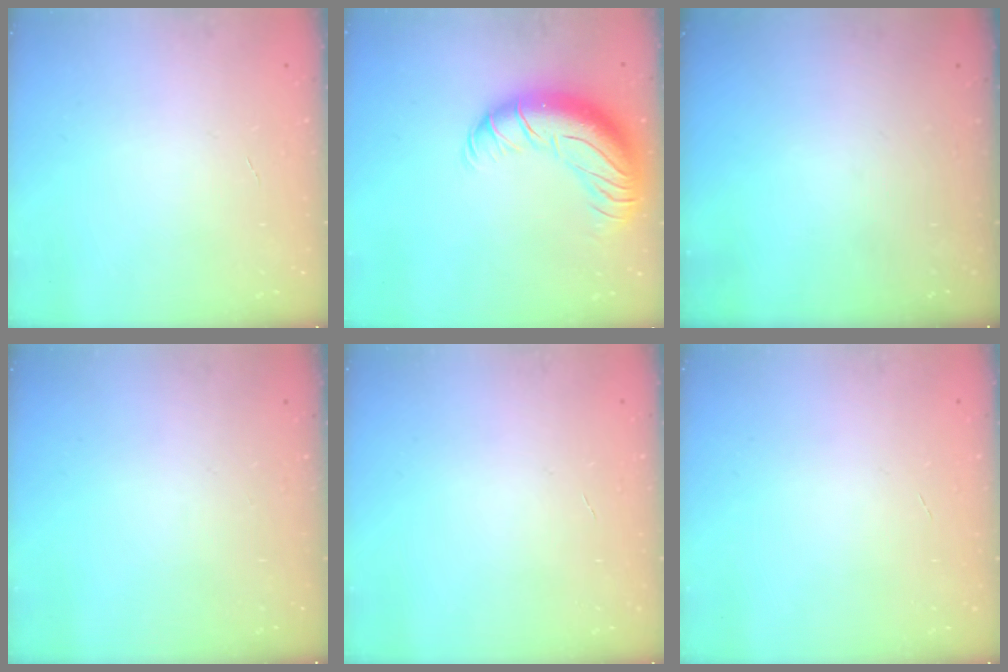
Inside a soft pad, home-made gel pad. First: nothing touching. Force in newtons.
{"total": 17.9, "press": 17.4, "slide": 3.9}
{"total": 0.0}
{"total": 0.0}
{"total": 0.0}
{"total": 0.0}